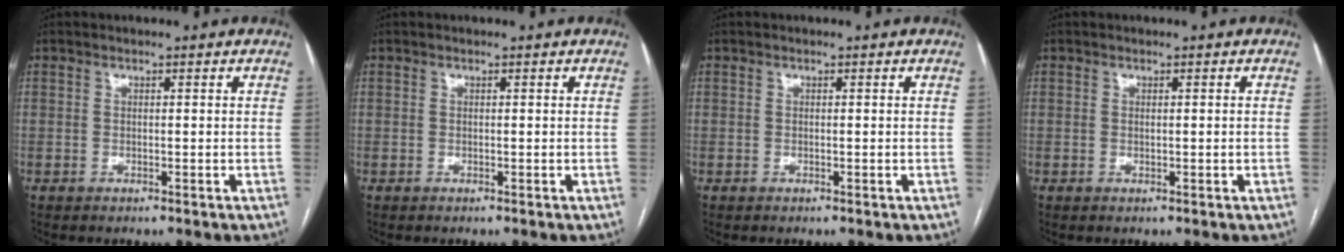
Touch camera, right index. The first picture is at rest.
{"total": 0.0}
{"total": 0.0}
{"total": 0.7, "force": [0.0, 0.1, 0.7], "torque": [-0.016, -0.001, 0.004]}